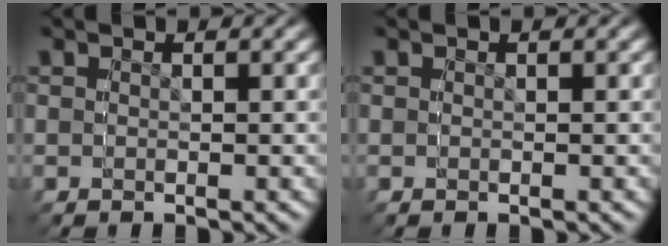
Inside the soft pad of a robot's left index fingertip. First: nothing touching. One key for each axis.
{"total": 0.0}